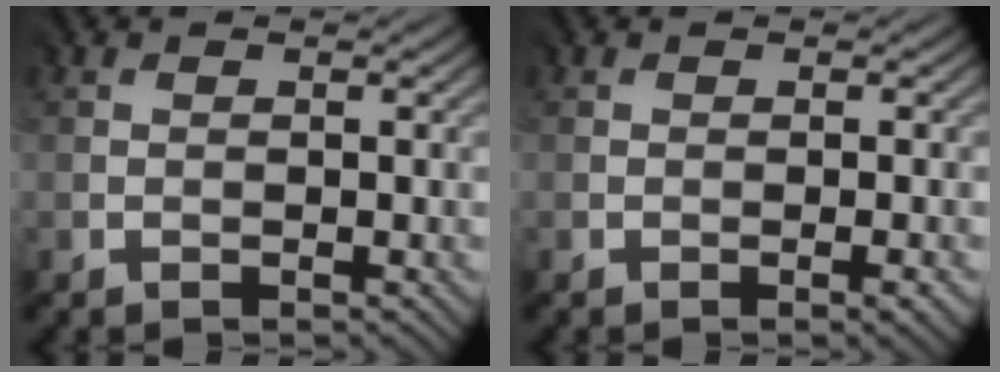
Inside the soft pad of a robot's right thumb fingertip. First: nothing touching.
{"total": 1.6, "force": [-0.7, 0.2, 1.4], "torque": [-0.025, -0.004, -0.009]}